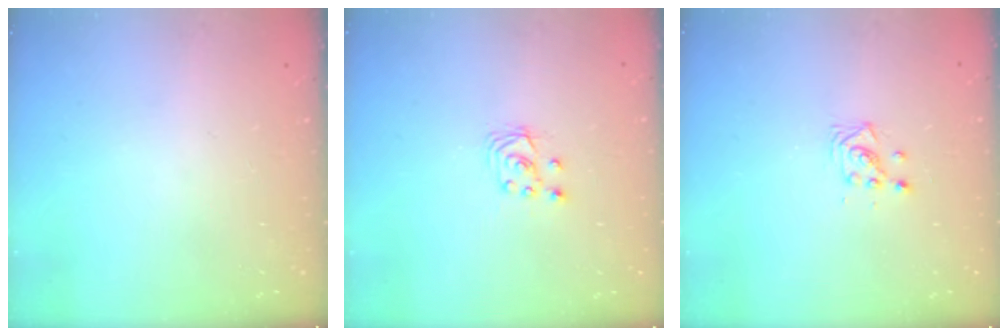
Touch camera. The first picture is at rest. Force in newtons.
{"total": 3.5, "press": 3.5, "slide": 0.4}
{"total": 3.3, "press": 3.3, "slide": 0.4}